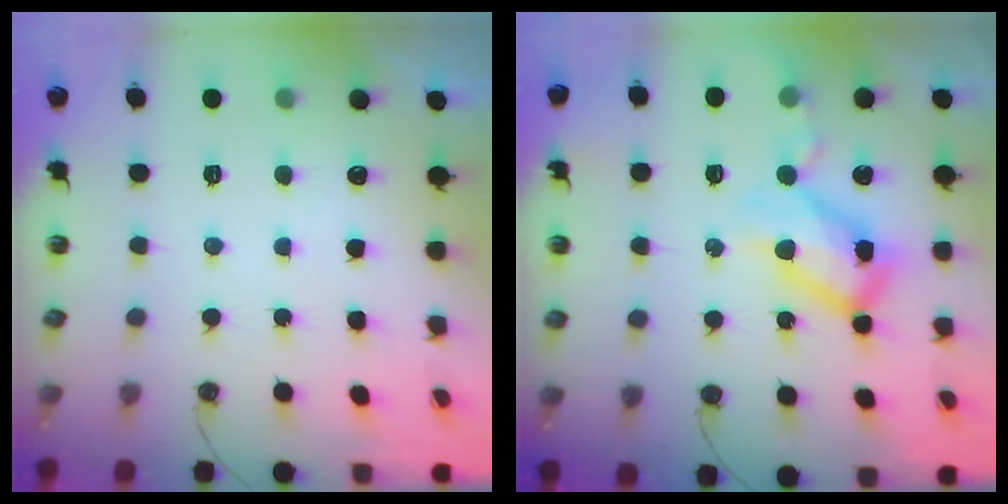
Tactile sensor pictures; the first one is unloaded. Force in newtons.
{"total": 14.0, "press": 13.9, "slide": 1.1}